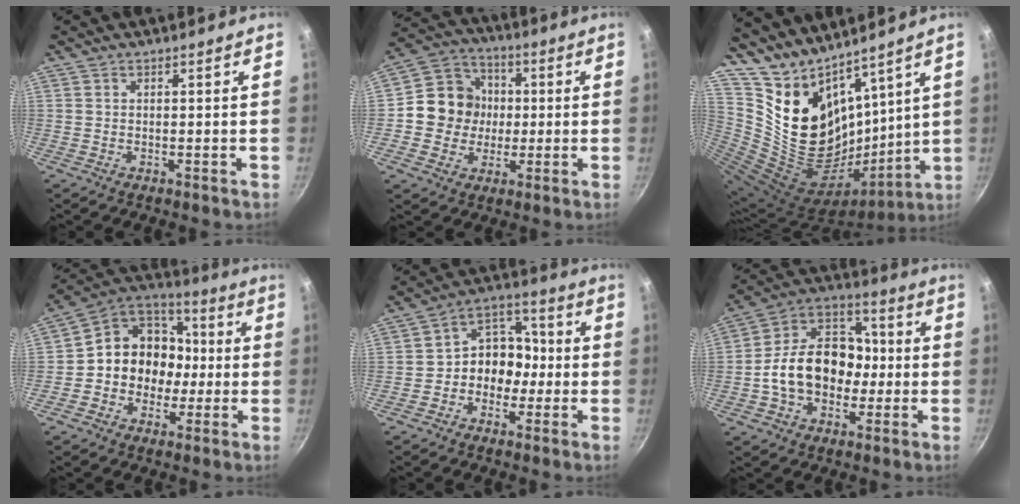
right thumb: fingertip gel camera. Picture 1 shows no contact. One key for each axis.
{"total": 11.6, "fx": -0.1, "fy": 10.8, "fz": 4.3, "tx": -0.036, "ty": 0.023, "tz": -0.018}
{"total": 20.5, "fx": 14.5, "fy": 10.2, "fz": 10.4, "tx": -0.170, "ty": -0.096, "tz": 0.287}
{"total": 14.5, "fx": -1.4, "fy": 12.6, "fz": 7.1, "tx": -0.062, "ty": 0.046, "tz": -0.039}
{"total": 10.2, "fx": -1.9, "fy": 8.5, "fz": 5.4, "tx": -0.023, "ty": 0.050, "tz": -0.045}
{"total": 17.5, "fx": -2.1, "fy": 13.2, "fz": 11.3, "tx": -0.153, "ty": 0.050, "tz": -0.051}